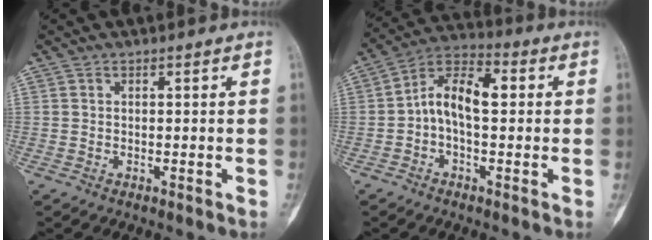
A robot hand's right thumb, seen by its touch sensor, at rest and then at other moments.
{"total": 9.6, "force": [0.1, 5.0, 8.1], "torque": [-0.131, 0.038, -0.007]}